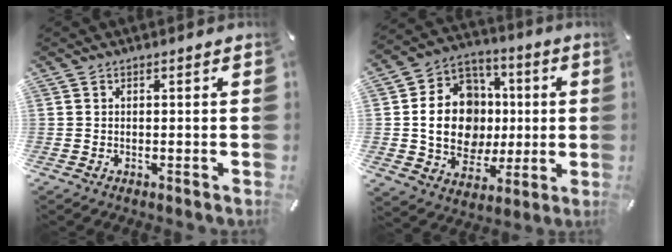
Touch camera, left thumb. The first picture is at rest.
{"total": 16.8, "force": [0.0, 14.4, 8.7], "torque": [-0.160, 0.011, 0.011]}